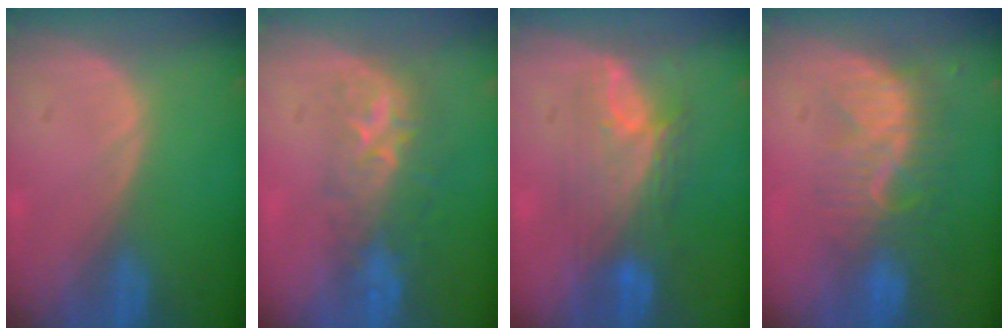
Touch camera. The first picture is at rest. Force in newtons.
{"total": 8.5, "press": 7.3, "slide": 4.2}
{"total": 7.3, "press": 7.2, "slide": 1.3}
{"total": 8.6, "press": 7.7, "slide": 3.6}